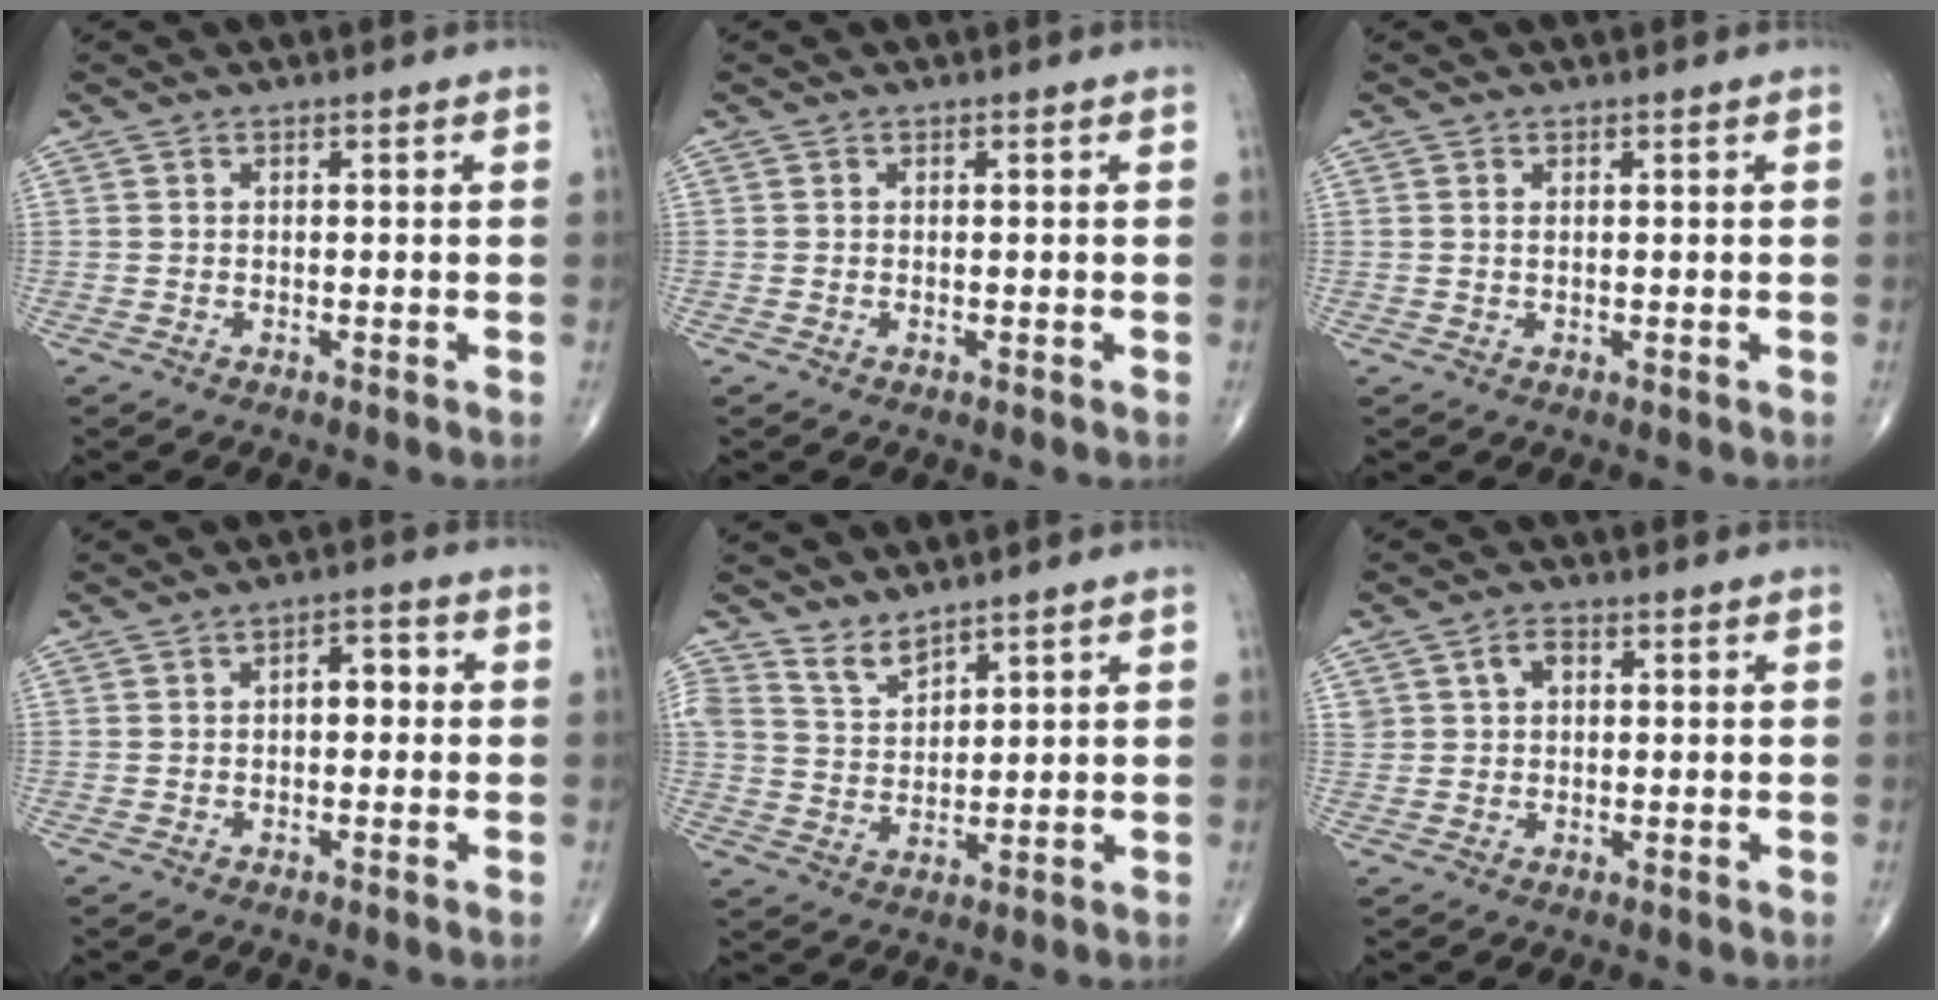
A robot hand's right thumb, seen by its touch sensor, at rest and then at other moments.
{"total": 0.0}
{"total": 0.5, "force": [0.3, 0.2, 0.4], "torque": [-0.011, 0.001, 0.006]}
{"total": 4.2, "force": [0.2, 2.4, 3.4], "torque": [-0.035, 0.016, -0.004]}
{"total": 4.3, "force": [3.9, 1.5, 1.1], "torque": [-0.011, -0.035, 0.086]}
{"total": 3.4, "force": [1.1, 2.4, 2.1], "torque": [-0.027, 0.003, 0.022]}